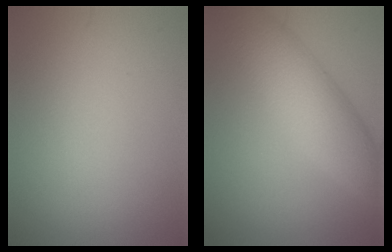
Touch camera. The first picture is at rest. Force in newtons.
{"total": 6.5, "press": 6.5, "slide": 0.1}